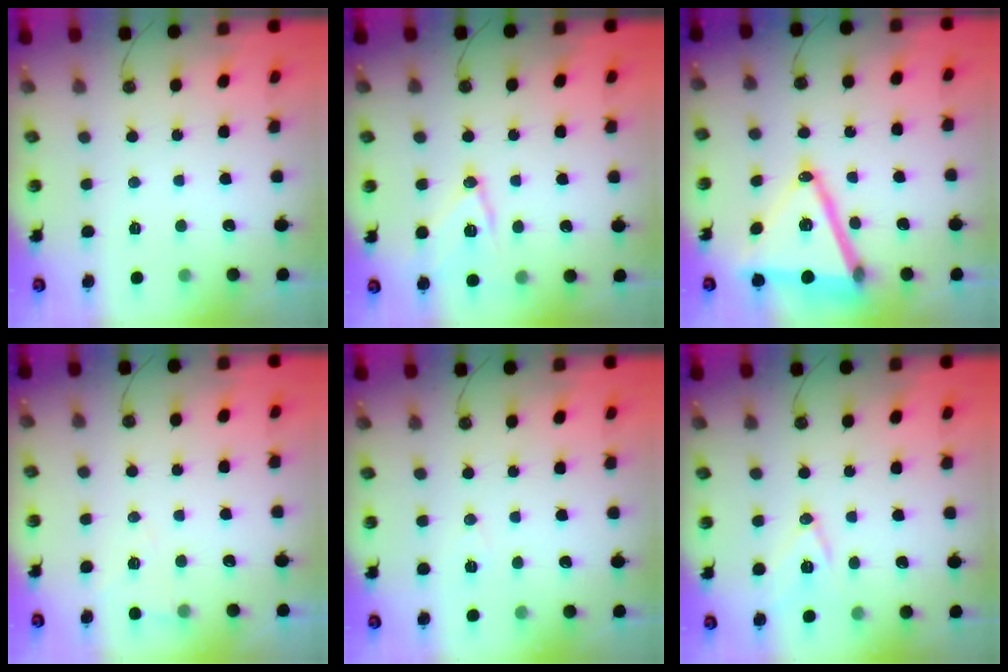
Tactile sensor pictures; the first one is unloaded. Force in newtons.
{"total": 12.6, "press": 12.6, "slide": 0.7}
{"total": 19.9, "press": 19.5, "slide": 3.8}
{"total": 4.4, "press": 3.2, "slide": 3.0}
{"total": 6.6, "press": 4.9, "slide": 4.4}
{"total": 10.7, "press": 10.1, "slide": 3.4}